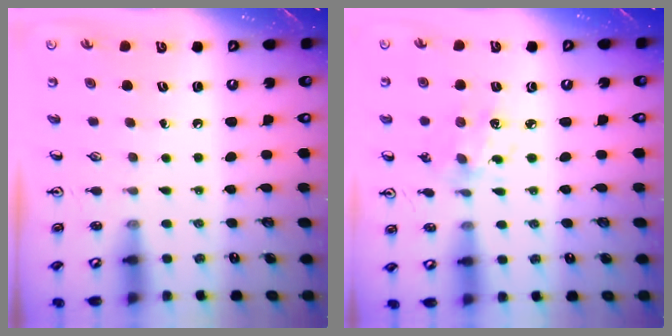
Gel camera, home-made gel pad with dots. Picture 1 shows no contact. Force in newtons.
{"total": 4.2, "press": 4.0, "slide": 1.4}